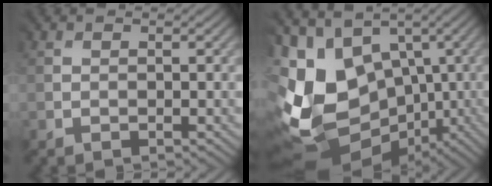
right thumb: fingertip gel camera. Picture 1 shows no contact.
{"total": 15.0, "force": [-1.1, 11.0, 10.1], "torque": [-0.236, -0.030, -0.001]}